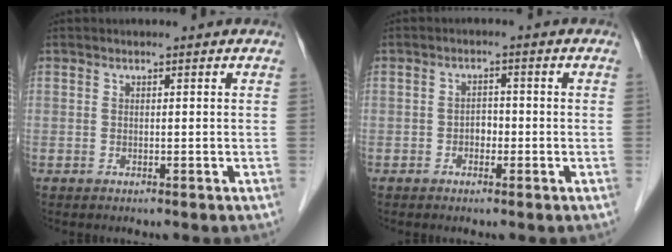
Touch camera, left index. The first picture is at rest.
{"total": 1.7, "force": [-0.6, 1.2, 1.1], "torque": [-0.013, 0.006, -0.011]}